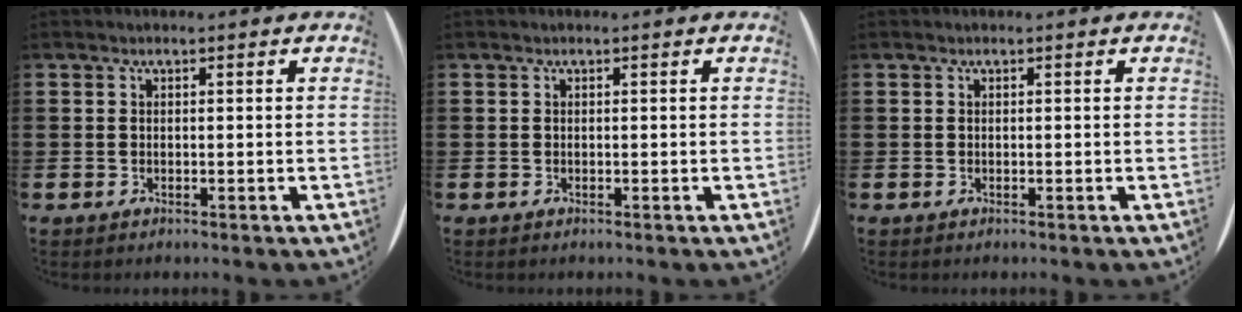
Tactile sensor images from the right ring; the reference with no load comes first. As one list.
[{"total": 0.0}, {"total": 0.0}]